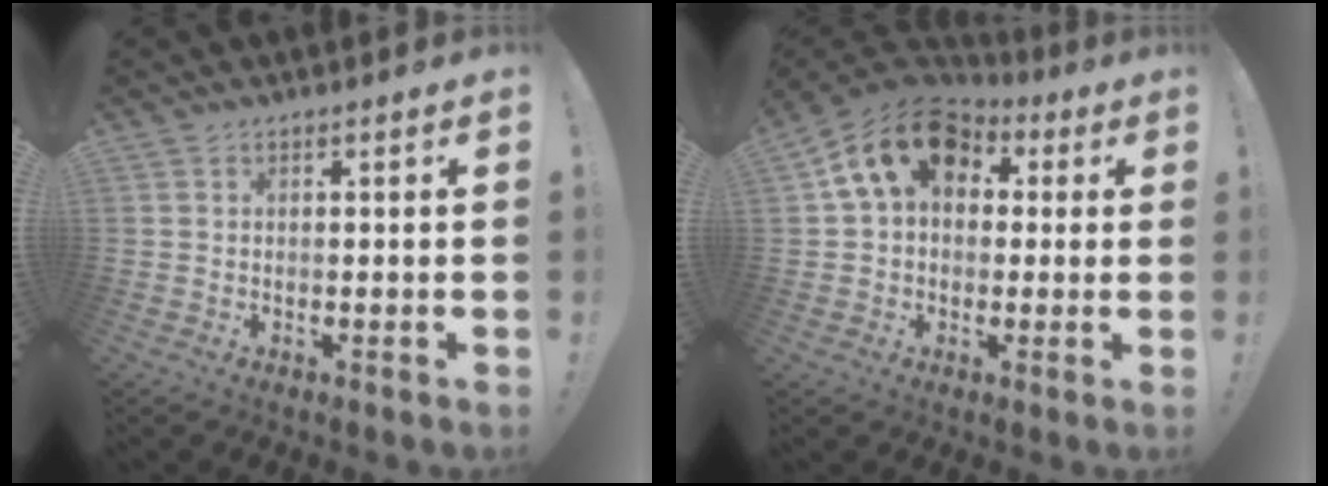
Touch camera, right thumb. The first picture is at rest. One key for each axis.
{"total": 16.1, "fx": 5.1, "fy": 11.0, "fz": 10.6, "tx": -0.183, "ty": -0.002, "tz": 0.091}